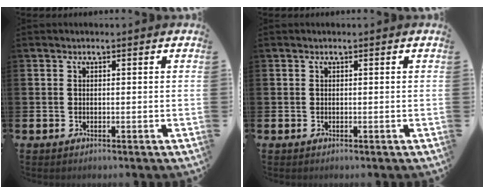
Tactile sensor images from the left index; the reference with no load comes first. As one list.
[{"total": 0.0}]